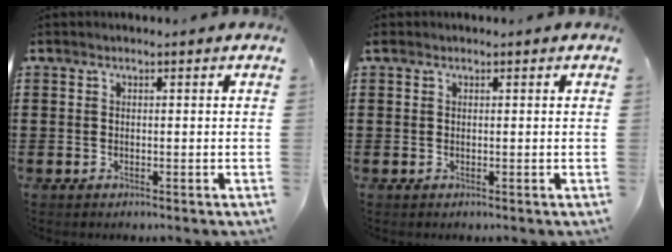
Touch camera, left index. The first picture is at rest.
{"total": 0.0}